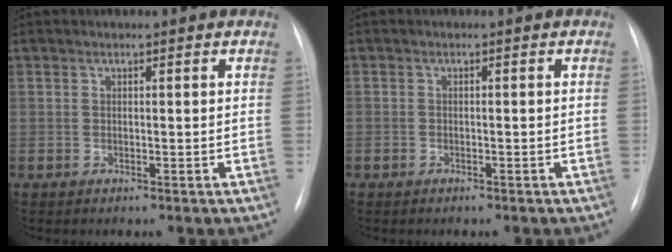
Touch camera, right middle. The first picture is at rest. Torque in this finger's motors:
{"motor_torque": [0.63, -1.01, -0.96, -0.21]}